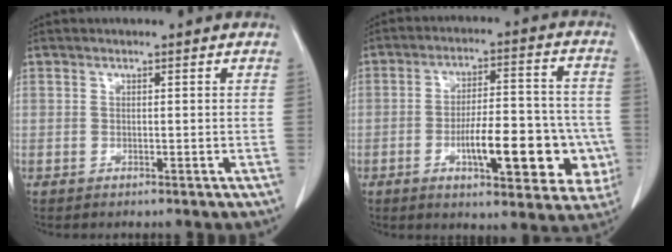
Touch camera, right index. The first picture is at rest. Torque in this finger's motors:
{"motor_torque": [0.90, -0.56, 0.30, 0.11]}